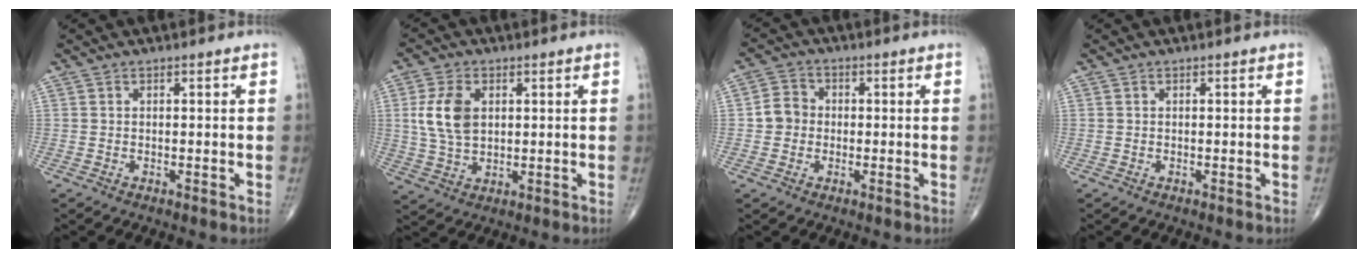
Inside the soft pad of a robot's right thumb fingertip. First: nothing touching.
{"total": 8.6, "force": [1.8, 5.4, 6.5], "torque": [-0.127, -0.004, 0.039]}
{"total": 4.5, "force": [-0.4, 4.1, 1.8], "torque": [-0.016, 0.012, -0.015]}
{"total": 0.0}